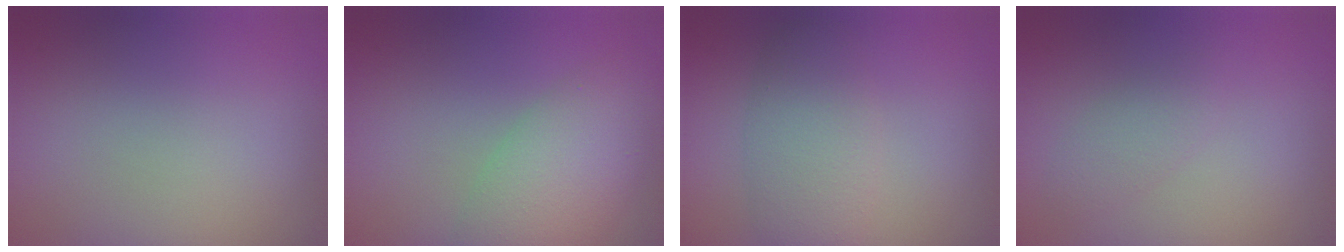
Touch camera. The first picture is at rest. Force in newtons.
{"total": 5.8, "press": 5.8, "slide": 0.4}
{"total": 4.4, "press": 4.4, "slide": 0.4}
{"total": 1.8, "press": 1.8, "slide": 0.1}